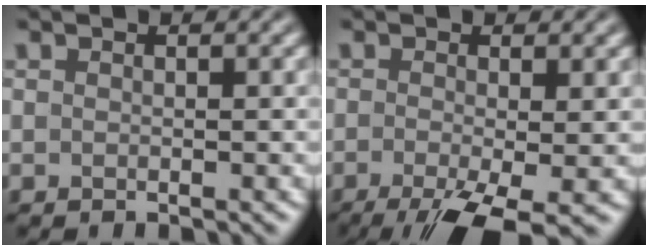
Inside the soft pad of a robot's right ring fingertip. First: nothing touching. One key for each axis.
{"total": 7.5, "fx": -4.1, "fy": 2.1, "fz": 6.0, "tx": -0.114, "ty": -0.016, "tz": -0.068}